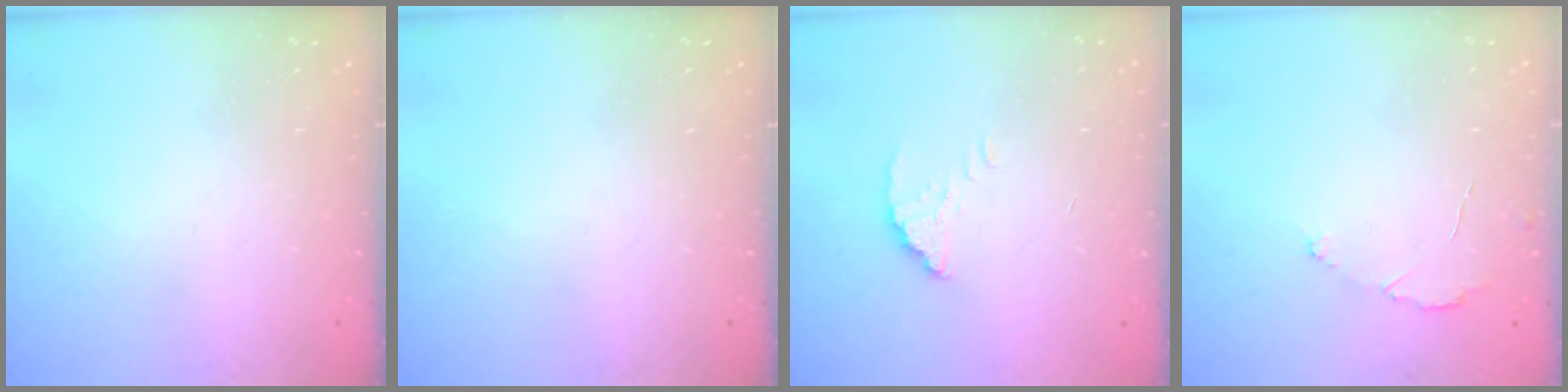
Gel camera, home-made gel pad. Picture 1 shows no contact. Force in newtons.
{"total": 0.0}
{"total": 2.1, "press": 2.1, "slide": 0.2}
{"total": 3.6, "press": 3.6, "slide": 0.4}